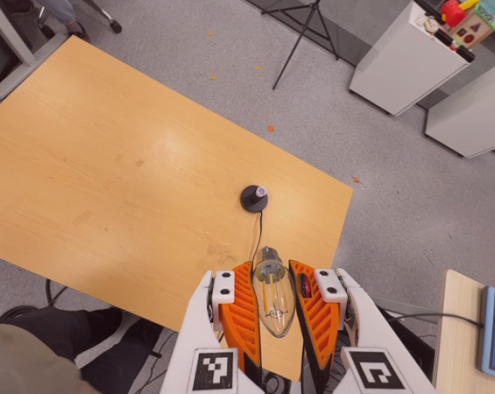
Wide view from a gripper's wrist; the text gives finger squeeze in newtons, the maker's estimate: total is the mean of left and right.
{"total": 21.6, "left": 23.5, "right": 19.7}